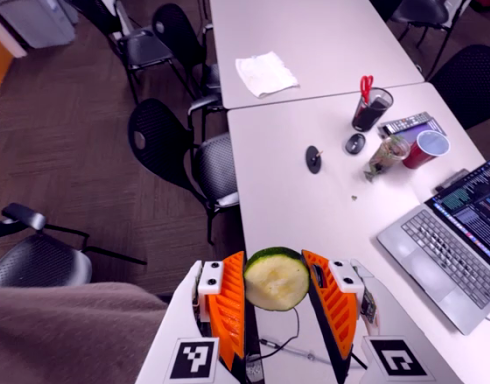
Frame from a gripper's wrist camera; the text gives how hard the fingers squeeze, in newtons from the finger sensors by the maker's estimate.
{"total": 8.6, "left": 8.7, "right": 8.4}